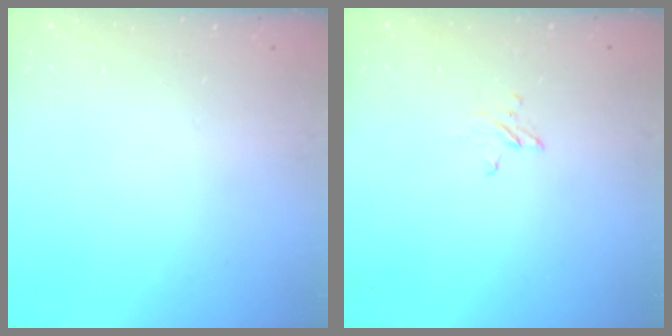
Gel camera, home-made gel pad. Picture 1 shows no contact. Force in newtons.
{"total": 2.7, "press": 2.7, "slide": 0.2}